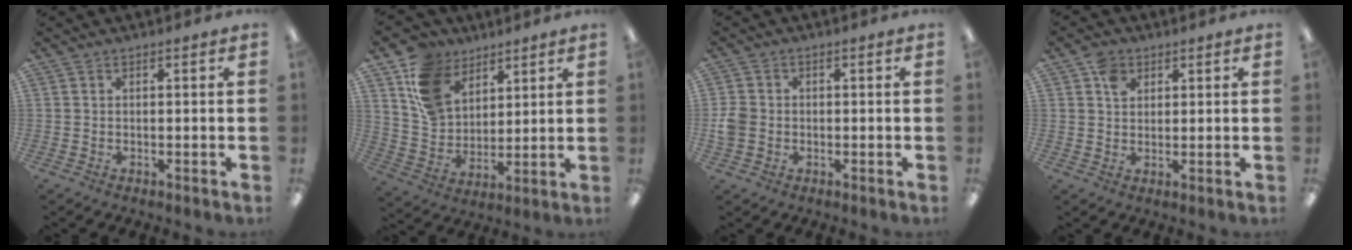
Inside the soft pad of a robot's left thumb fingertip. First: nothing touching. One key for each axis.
{"total": 14.0, "fx": 8.7, "fy": 9.5, "fz": 5.6, "tx": -0.125, "ty": -0.031, "tz": 0.172}
{"total": 3.7, "fx": -0.6, "fy": 3.3, "fz": 1.5, "tx": -0.017, "ty": 0.005, "tz": -0.012}
{"total": 5.3, "fx": 3.2, "fy": 3.1, "fz": 3.0, "tx": -0.060, "ty": -0.001, "tz": 0.058}